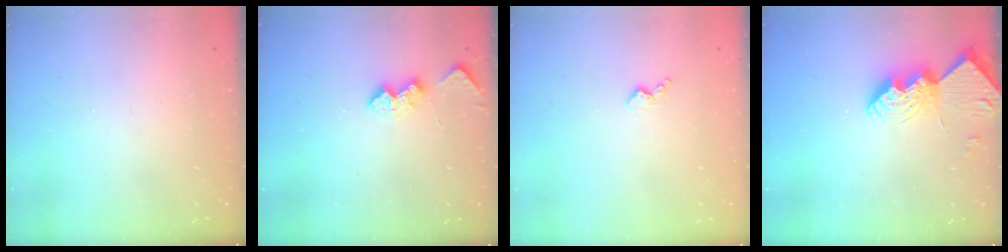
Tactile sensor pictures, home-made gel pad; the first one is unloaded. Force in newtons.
{"total": 6.2, "press": 6.1, "slide": 0.7}
{"total": 3.4, "press": 3.3, "slide": 0.7}
{"total": 12.3, "press": 12.2, "slide": 1.2}